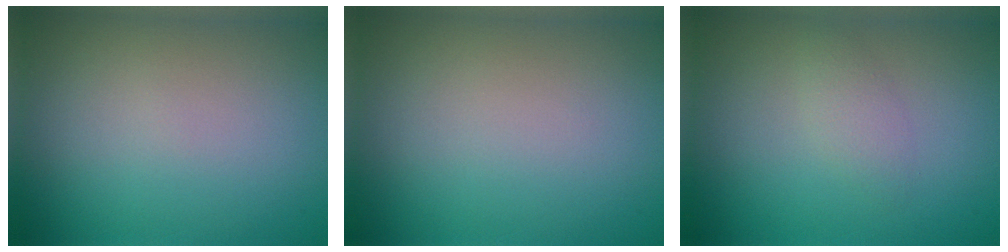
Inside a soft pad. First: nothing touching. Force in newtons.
{"total": 0.0}
{"total": 1.4, "press": 1.4, "slide": 0.0}